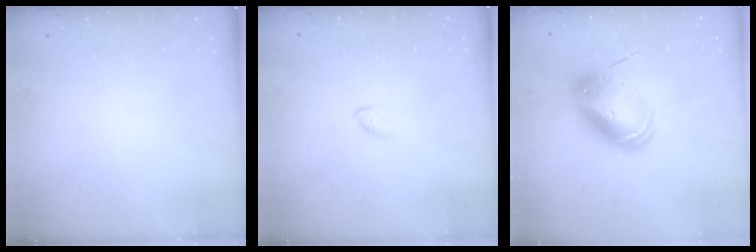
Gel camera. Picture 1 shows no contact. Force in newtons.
{"total": 1.3, "press": 1.2, "slide": 0.4}
{"total": 11.2, "press": 11.1, "slide": 2.0}